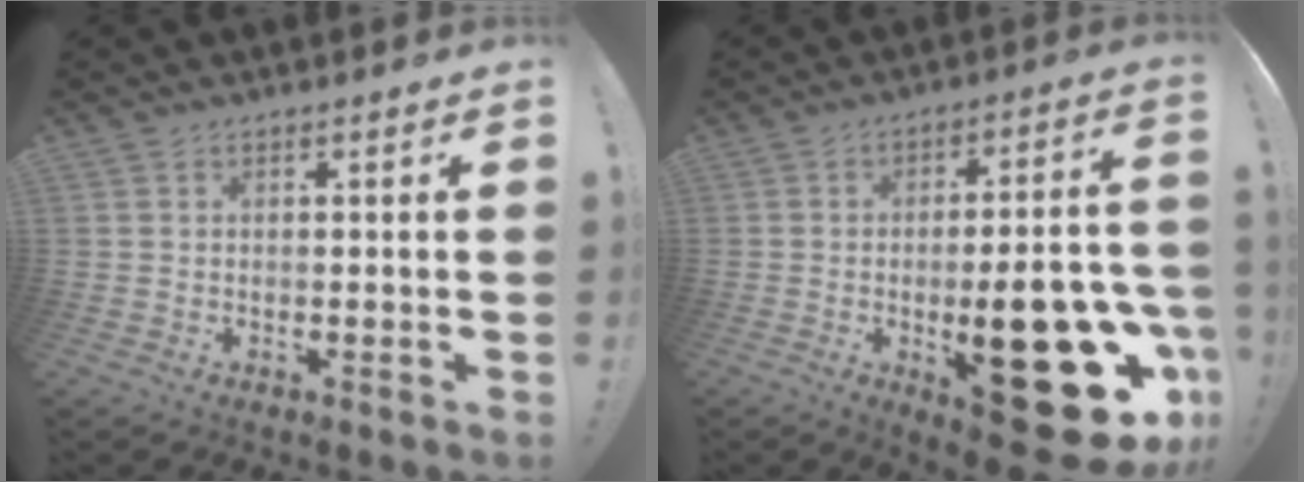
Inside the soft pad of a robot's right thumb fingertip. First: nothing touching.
{"total": 27.4, "force": [-8.0, 10.3, 24.1], "torque": [-0.311, 0.032, -0.100]}